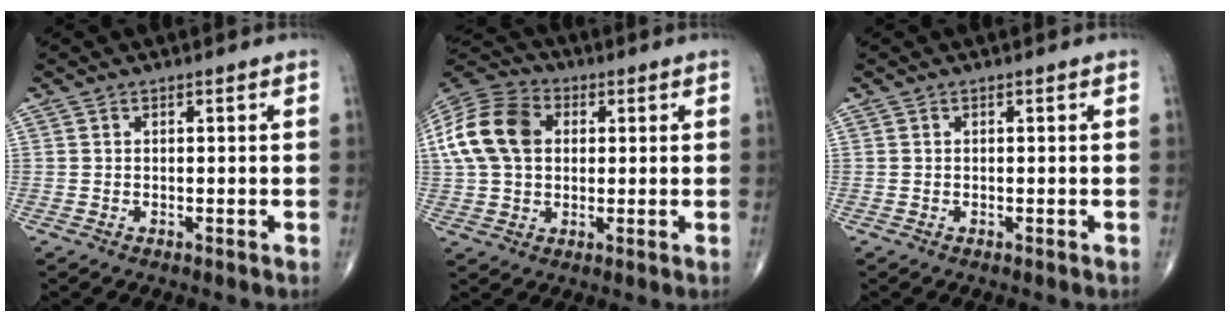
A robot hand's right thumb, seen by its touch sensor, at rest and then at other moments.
{"total": 15.8, "force": [2.8, 11.4, 10.6], "torque": [-0.215, 0.022, 0.045]}
{"total": 0.0}